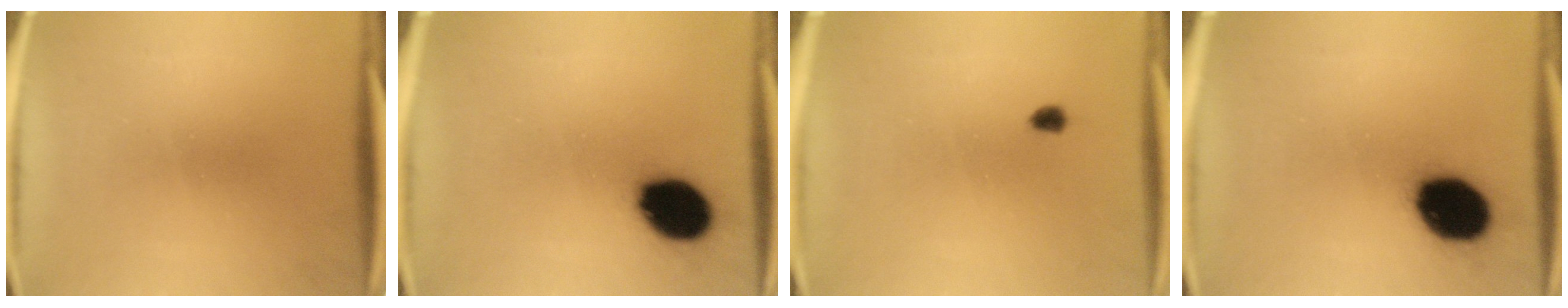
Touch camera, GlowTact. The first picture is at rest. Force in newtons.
{"total": 13.6}
{"total": 1.7}
{"total": 15.7}